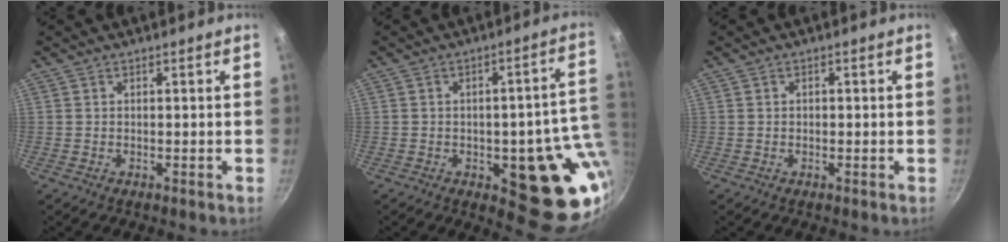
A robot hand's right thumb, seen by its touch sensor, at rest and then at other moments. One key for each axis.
{"total": 18.1, "fx": -2.6, "fy": 7.9, "fz": 16.1, "tx": -0.128, "ty": 0.001, "tz": -0.029}
{"total": 0.6, "fx": -0.1, "fy": 0.5, "fz": 0.3, "tx": -0.002, "ty": 0.004, "tz": 0.000}